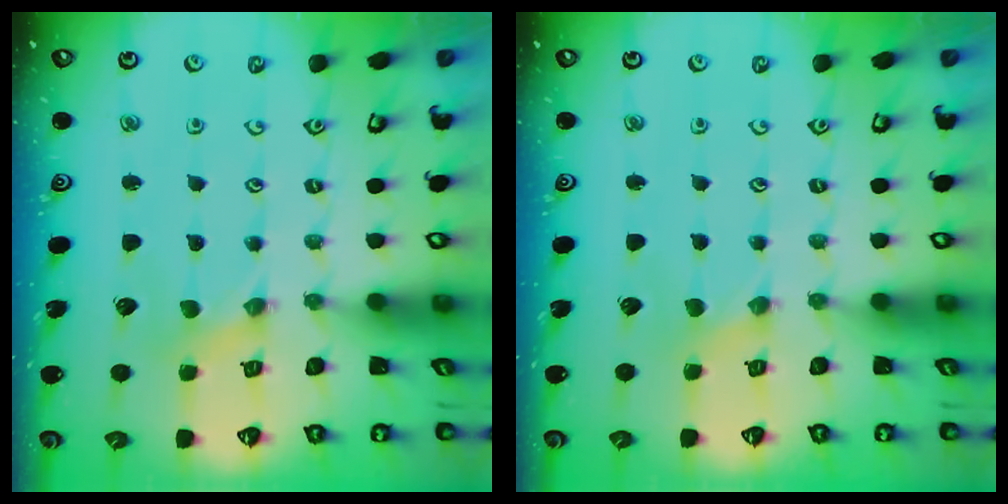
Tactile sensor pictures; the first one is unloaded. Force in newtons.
{"total": 1.1, "press": 1.1, "slide": 0.2}